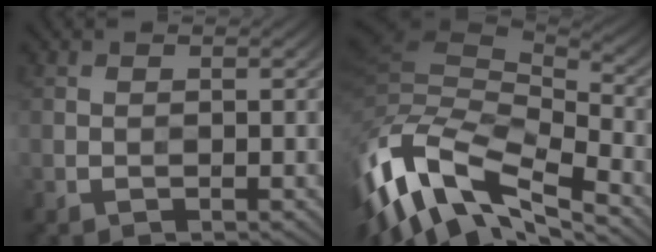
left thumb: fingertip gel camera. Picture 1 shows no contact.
{"total": 16.1, "force": [-7.2, 7.4, 12.3], "torque": [-0.305, -0.028, -0.120]}